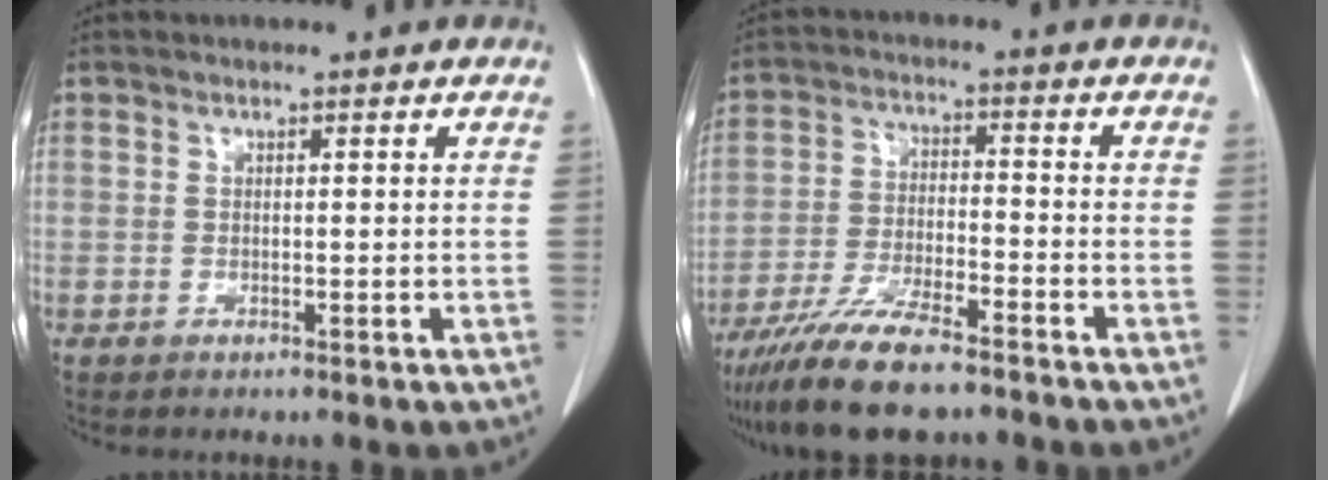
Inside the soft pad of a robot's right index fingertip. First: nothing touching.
{"total": 11.5, "force": [-9.0, 1.9, 6.8], "torque": [-0.124, -0.028, -0.158]}